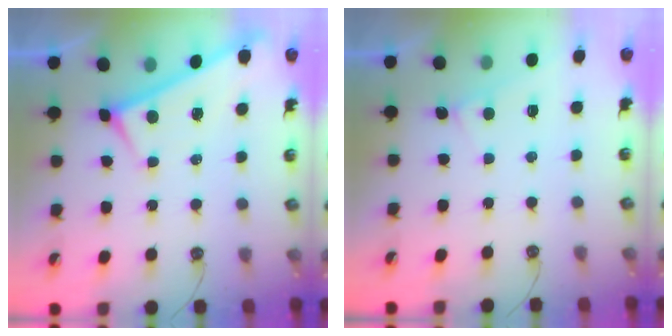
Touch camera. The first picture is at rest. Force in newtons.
{"total": 2.2, "press": 2.2, "slide": 0.2}